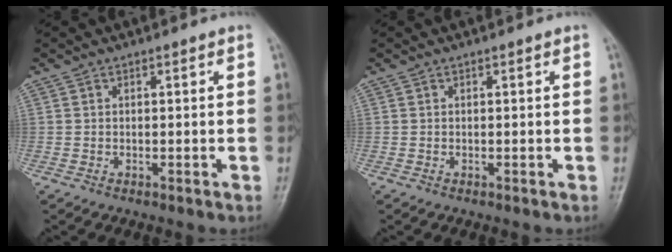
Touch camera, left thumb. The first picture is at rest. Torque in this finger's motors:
{"motor_torque": [0.00, 0.00, -0.01, -0.01, 0.00]}